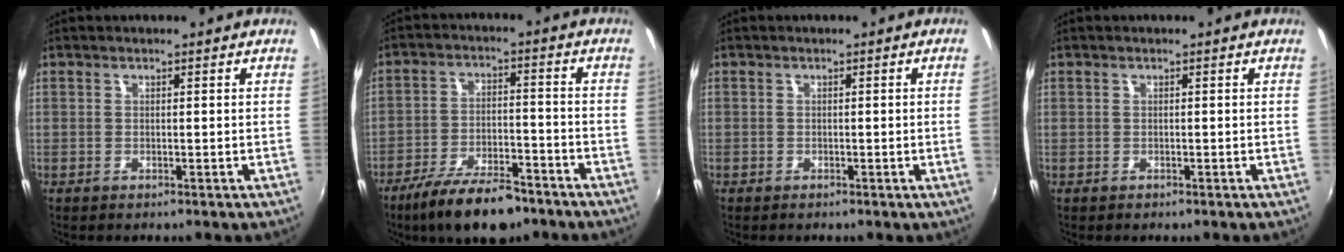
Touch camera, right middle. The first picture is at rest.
{"total": 13.5, "force": [-10.1, 4.3, 7.8], "torque": [-0.163, -0.019, -0.169]}
{"total": 1.3, "force": [-0.1, -0.8, 1.1], "torque": [-0.008, -0.013, -0.002]}
{"total": 0.5, "force": [-0.2, 0.5, -0.1], "torque": [0.001, -0.002, -0.004]}